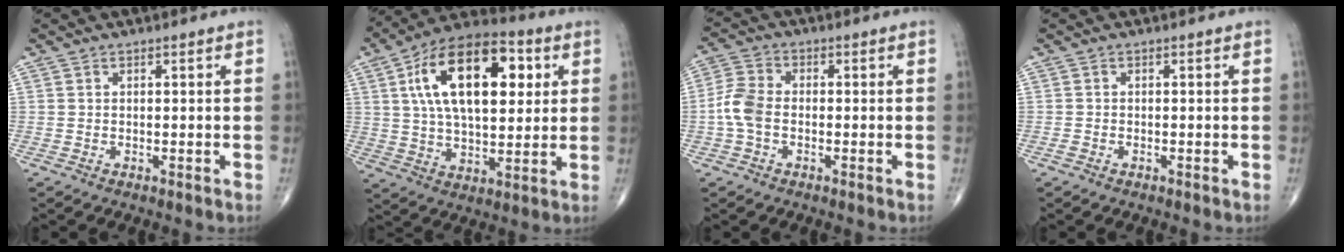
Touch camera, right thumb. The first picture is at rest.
{"total": 21.9, "force": [6.0, 11.2, 17.8], "torque": [-0.273, 0.005, 0.093]}
{"total": 6.0, "force": [-1.2, 3.9, 4.4], "torque": [-0.099, 0.016, -0.034]}
{"total": 0.7, "force": [-0.4, 0.3, 0.4], "torque": [-0.012, 0.002, -0.011]}